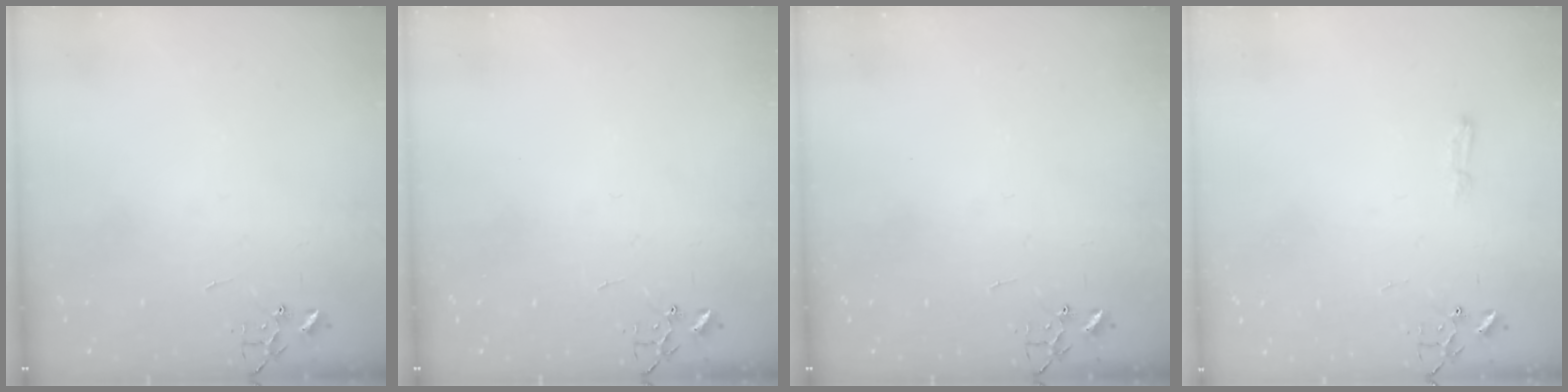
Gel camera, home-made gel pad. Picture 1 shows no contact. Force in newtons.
{"total": 0.0}
{"total": 0.0}
{"total": 3.8, "press": 3.8, "slide": 0.5}